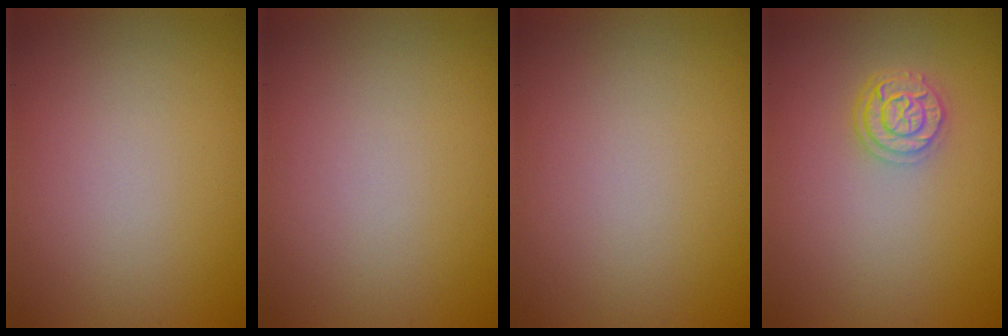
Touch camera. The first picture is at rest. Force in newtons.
{"total": 0.0}
{"total": 0.0}
{"total": 2.8, "press": 2.3, "slide": 1.5}